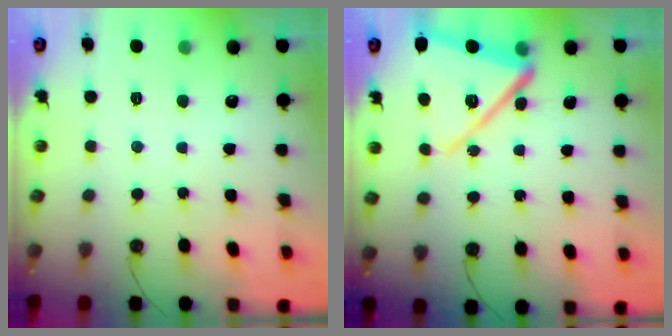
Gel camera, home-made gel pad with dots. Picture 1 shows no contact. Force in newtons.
{"total": 16.0, "press": 15.9, "slide": 1.3}